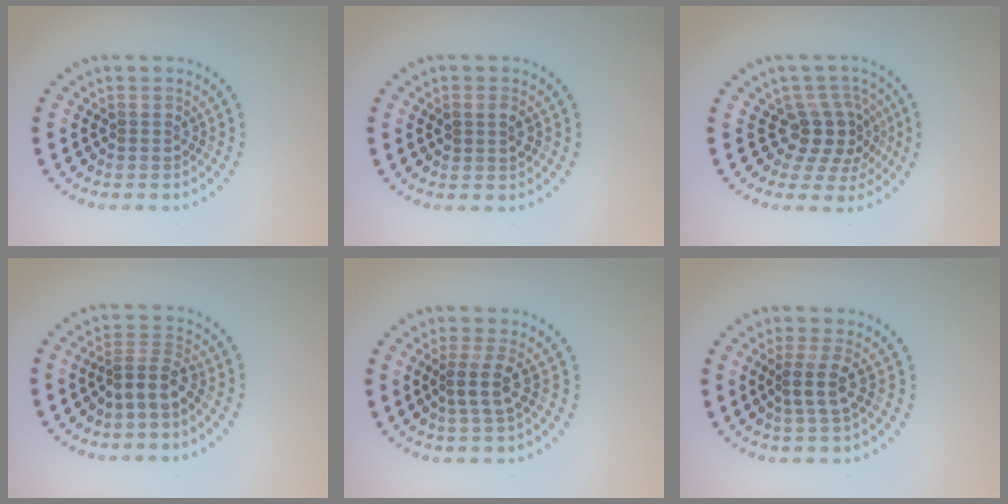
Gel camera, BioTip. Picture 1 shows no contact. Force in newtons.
{"total": 1.5, "press": 1.5, "slide": 0.2}
{"total": 3.7, "press": 2.7, "slide": 2.5}
{"total": 2.8, "press": 2.1, "slide": 1.8}
{"total": 2.4, "press": 1.9, "slide": 1.5}
{"total": 2.4, "press": 1.9, "slide": 1.5}